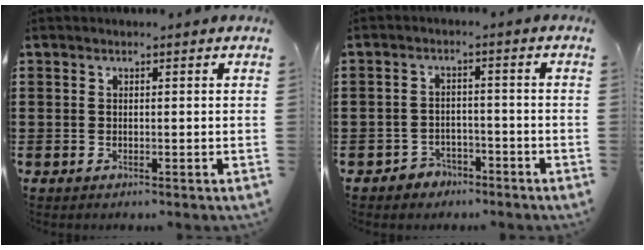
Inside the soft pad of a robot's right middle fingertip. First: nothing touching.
{"total": 2.7, "force": [-2.5, 1.0, 0.0], "torque": [-0.010, 0.000, -0.053]}